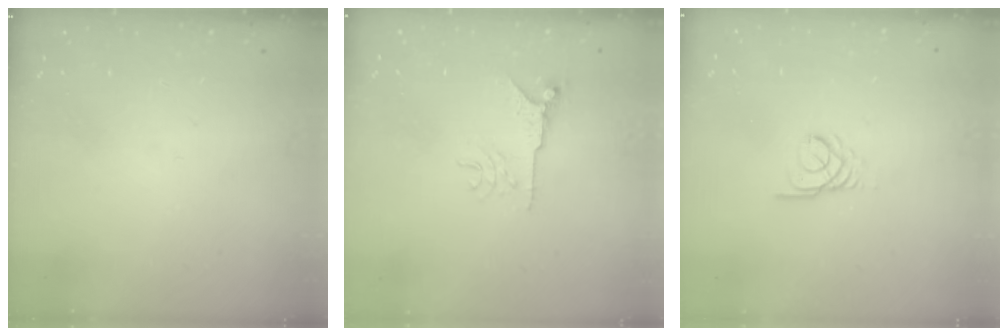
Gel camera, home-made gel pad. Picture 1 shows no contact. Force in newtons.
{"total": 7.3, "press": 7.3, "slide": 0.6}
{"total": 2.4, "press": 2.4, "slide": 0.1}